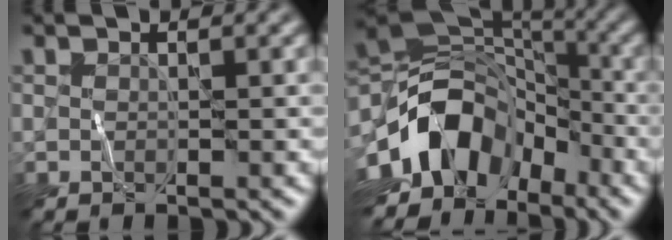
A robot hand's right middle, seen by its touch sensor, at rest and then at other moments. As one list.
[{"total": 11.8, "force": [-5.1, 7.9, 7.1], "torque": [-0.128, 0.010, -0.103]}]